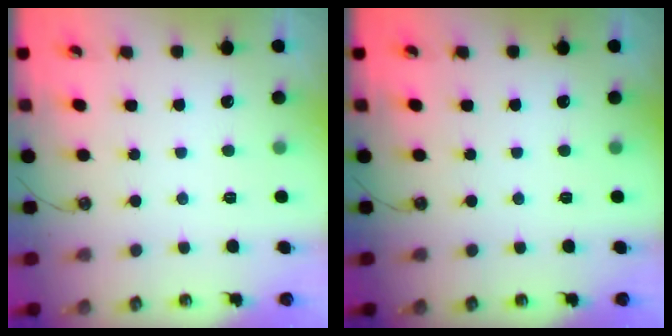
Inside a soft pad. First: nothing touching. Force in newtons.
{"total": 0.0}